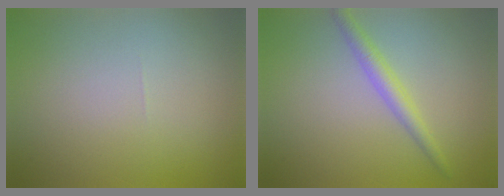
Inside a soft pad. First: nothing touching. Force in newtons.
{"total": 2.2, "press": 2.2, "slide": 0.0}